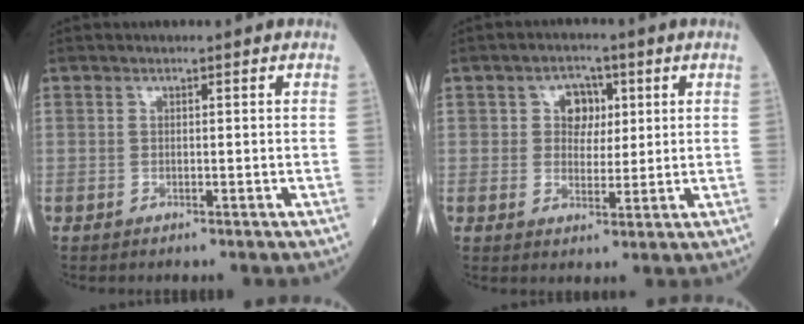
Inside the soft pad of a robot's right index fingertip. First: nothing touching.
{"total": 4.5, "force": [1.4, 3.4, 2.7], "torque": [-0.038, 0.010, 0.022]}